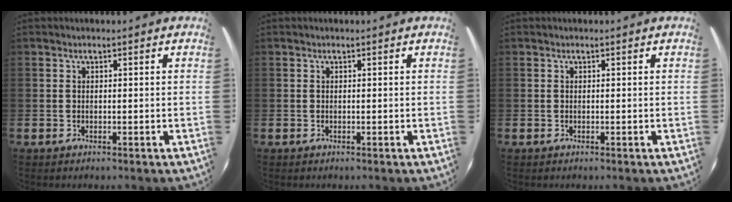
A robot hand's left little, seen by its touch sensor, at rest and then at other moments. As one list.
[{"total": 0.0}, {"total": 0.0}]